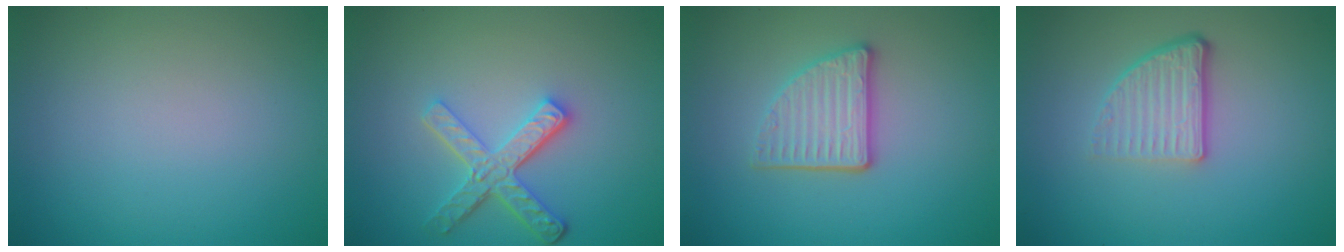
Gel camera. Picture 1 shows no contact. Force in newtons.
{"total": 4.2, "press": 3.3, "slide": 2.7}
{"total": 3.6, "press": 3.1, "slide": 1.8}
{"total": 3.9, "press": 2.5, "slide": 2.9}